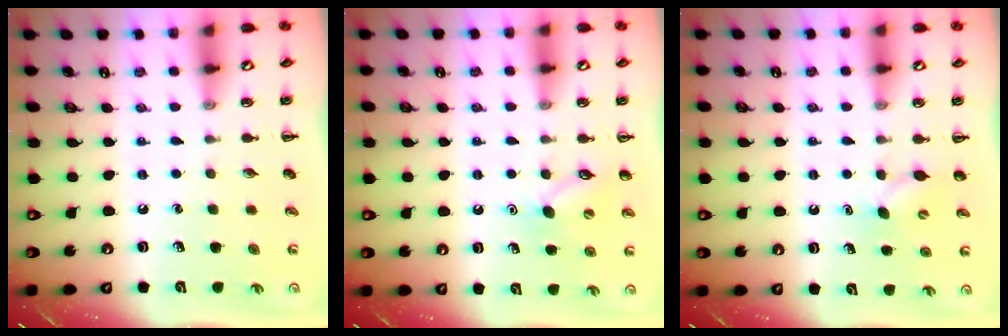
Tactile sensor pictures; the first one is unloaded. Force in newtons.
{"total": 7.2, "press": 7.0, "slide": 1.6}
{"total": 4.3, "press": 4.3, "slide": 0.8}